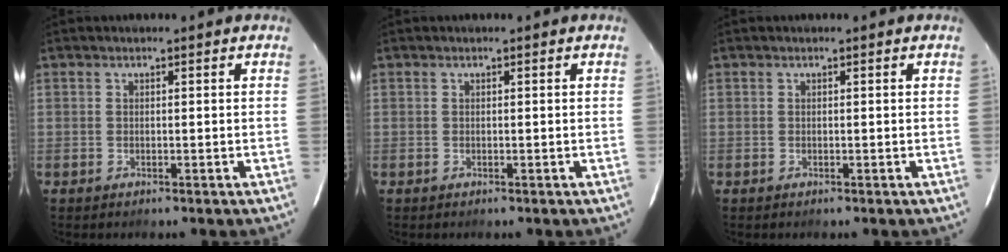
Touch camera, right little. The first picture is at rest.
{"total": 0.0}
{"total": 0.0}